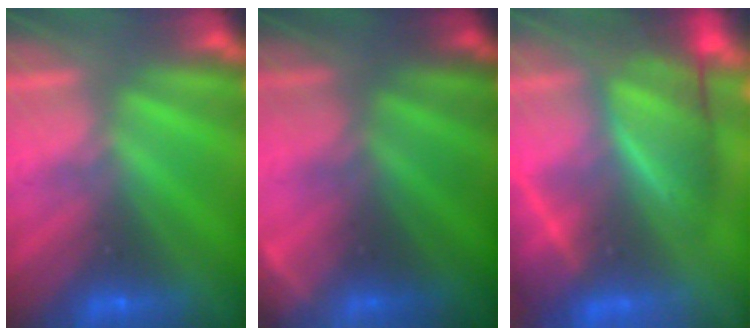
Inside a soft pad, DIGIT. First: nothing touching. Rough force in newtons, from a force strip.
{"total": 4.8}
{"total": 9.0}